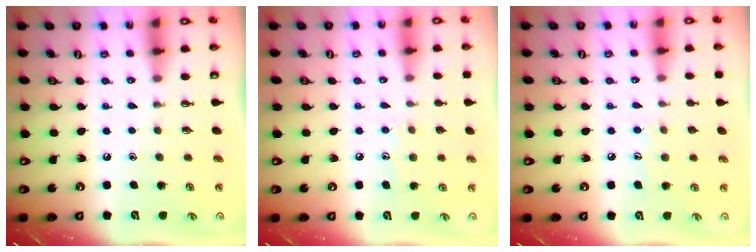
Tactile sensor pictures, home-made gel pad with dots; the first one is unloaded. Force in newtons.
{"total": 5.7, "press": 5.7, "slide": 0.5}
{"total": 5.7, "press": 5.7, "slide": 0.5}